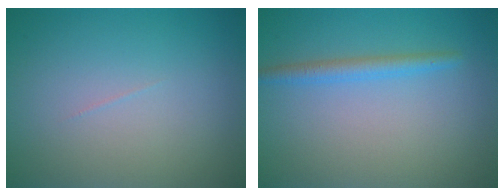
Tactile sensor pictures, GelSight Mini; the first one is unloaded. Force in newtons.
{"total": 1.9, "press": 1.9, "slide": 0.2}